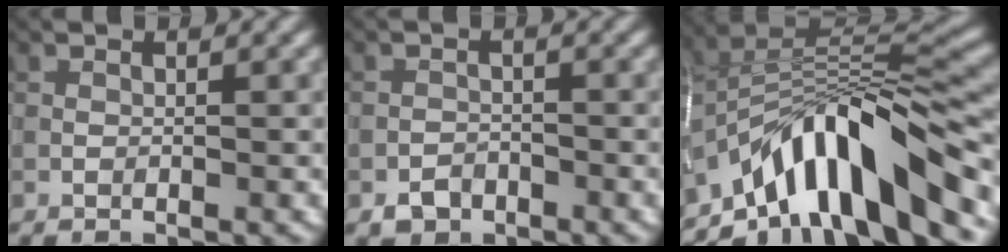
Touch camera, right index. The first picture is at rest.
{"total": 1.7, "force": [-1.2, 1.2, 0.5], "torque": [-0.001, 0.002, -0.023]}
{"total": 11.2, "force": [-6.4, 3.8, 8.3], "torque": [-0.113, 0.014, -0.114]}